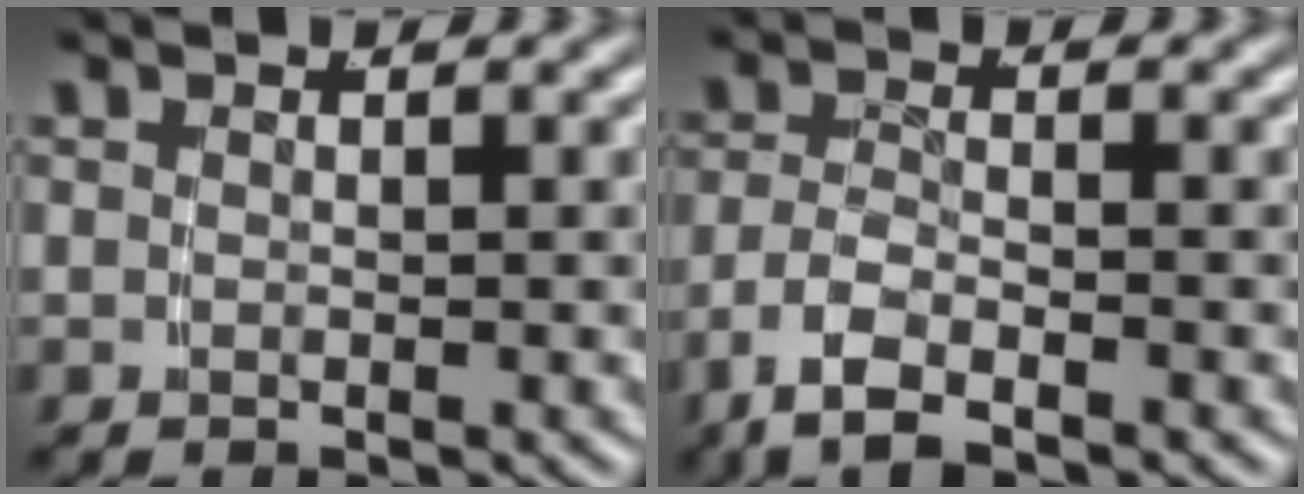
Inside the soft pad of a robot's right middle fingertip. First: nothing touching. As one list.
[{"total": 4.3, "force": [-2.2, 2.2, 2.9], "torque": [-0.069, -0.017, -0.030]}]